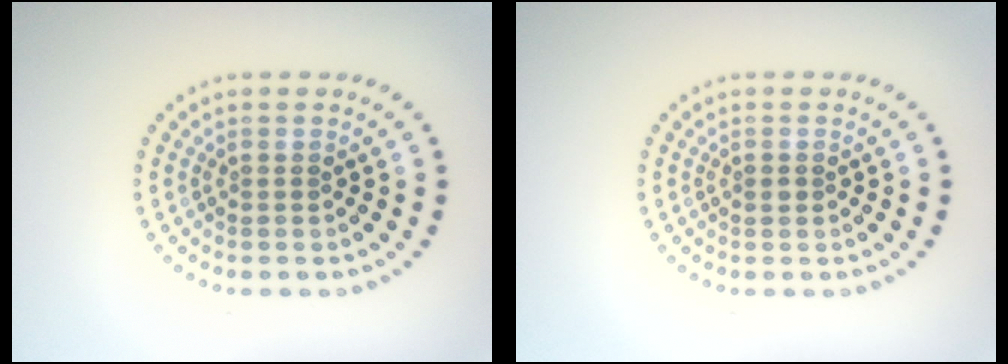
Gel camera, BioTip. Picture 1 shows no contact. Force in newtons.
{"total": 0.9, "press": 0.9, "slide": 0.0}